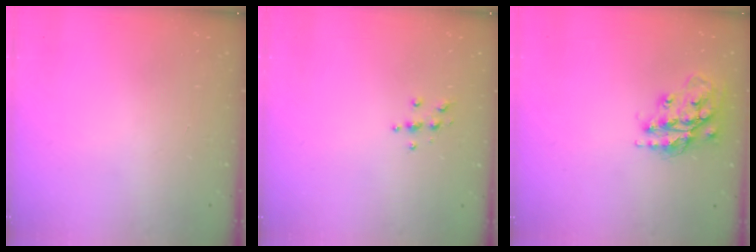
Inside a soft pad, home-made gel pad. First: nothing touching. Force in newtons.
{"total": 3.6, "press": 3.6, "slide": 0.4}
{"total": 16.1, "press": 16.0, "slide": 1.3}